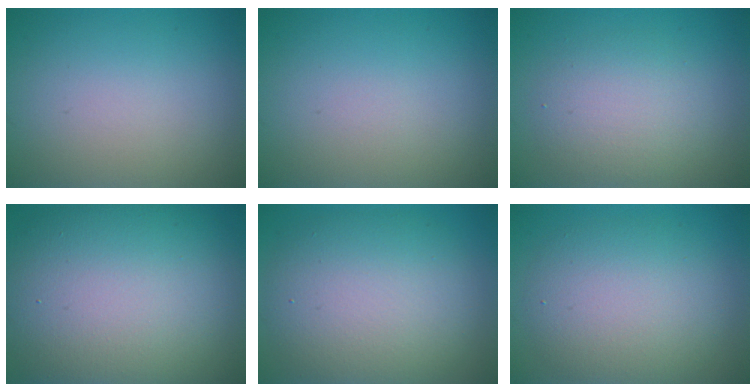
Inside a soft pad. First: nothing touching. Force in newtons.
{"total": 0.0}
{"total": 3.7, "press": 3.7, "slide": 0.4}
{"total": 15.6, "press": 15.5, "slide": 0.8}
{"total": 8.8, "press": 8.7, "slide": 0.9}
{"total": 6.1, "press": 6.1, "slide": 0.1}